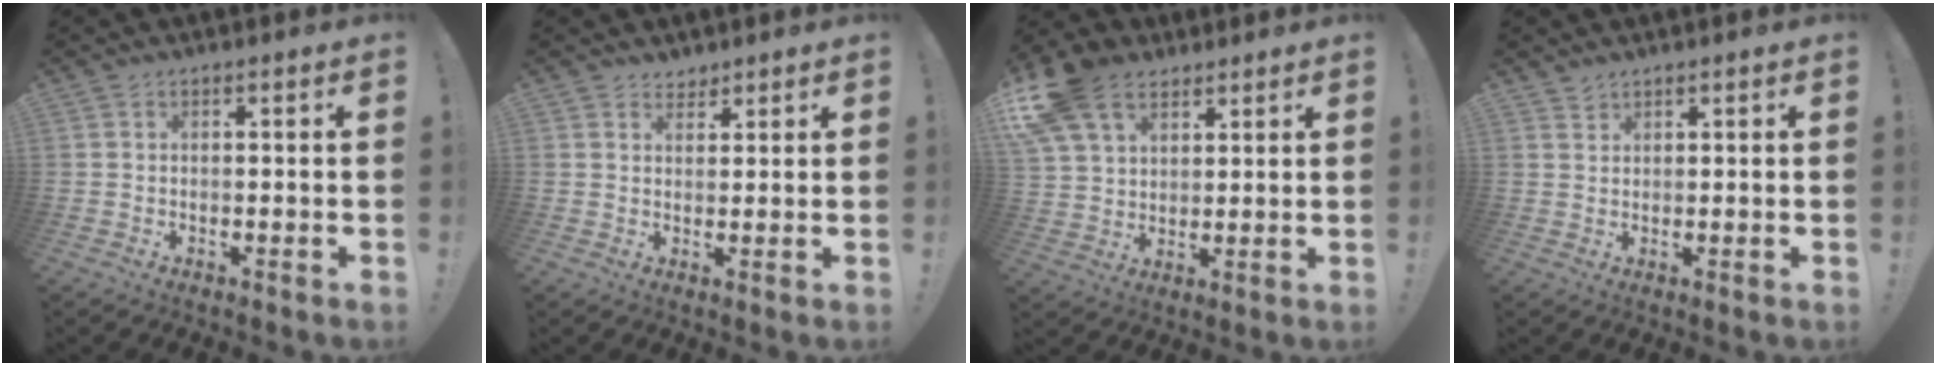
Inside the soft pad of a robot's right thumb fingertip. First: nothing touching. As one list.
[{"total": 2.7, "force": [2.3, 1.4, 0.1], "torque": [0.013, -0.018, 0.041]}, {"total": 15.8, "force": [8.5, 10.8, 7.8], "torque": [-0.160, -0.043, 0.162]}, {"total": 1.8, "force": [1.7, 0.6, 0.2], "torque": [0.010, -0.016, 0.029]}]